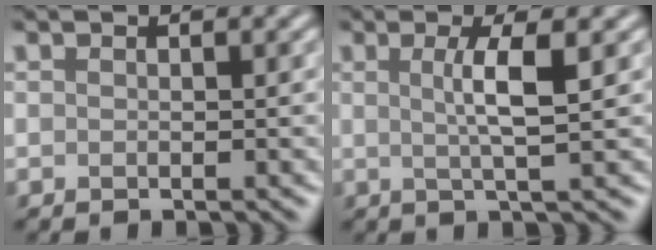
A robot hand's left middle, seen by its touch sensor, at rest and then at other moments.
{"total": 3.5, "force": [0.6, 0.7, 3.4], "torque": [-0.053, 0.000, 0.007]}